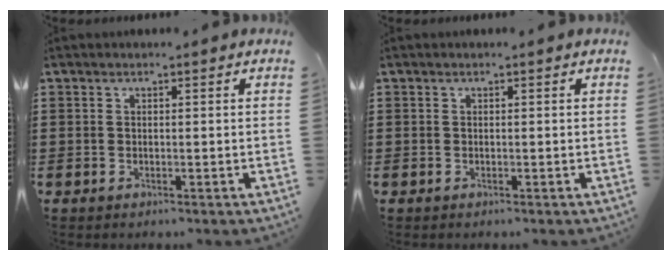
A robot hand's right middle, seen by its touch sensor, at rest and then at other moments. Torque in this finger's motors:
{"motor_torque": [-2.14, 0.00, -0.04, 0.02]}